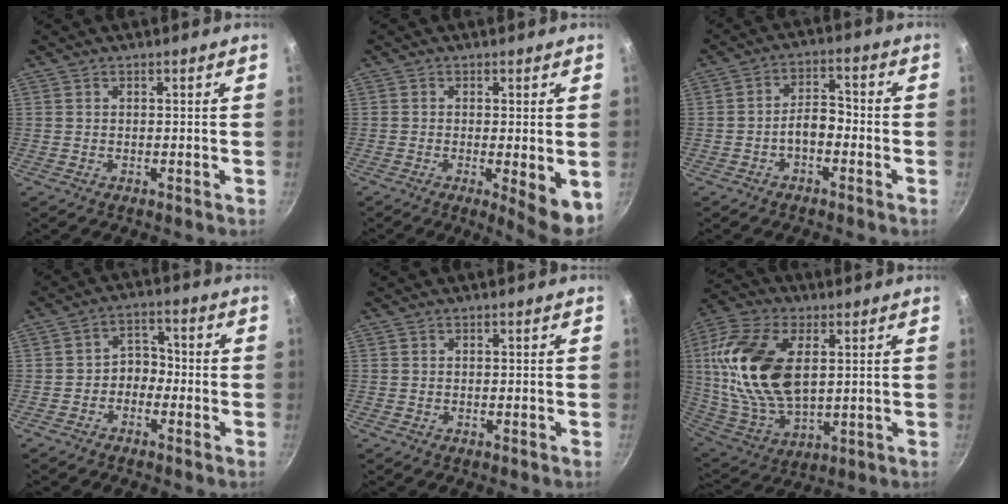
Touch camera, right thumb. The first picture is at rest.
{"total": 7.1, "force": [-1.4, 1.7, 6.7], "torque": [-0.085, -0.011, -0.014]}
{"total": 5.1, "force": [-2.2, 2.9, 3.7], "torque": [-0.043, 0.030, -0.041]}
{"total": 4.8, "force": [-1.8, 3.7, 2.4], "torque": [-0.004, 0.033, -0.040]}
{"total": 0.0}
{"total": 22.2, "force": [4.3, 12.7, 17.6], "torque": [-0.338, -0.011, 0.085]}